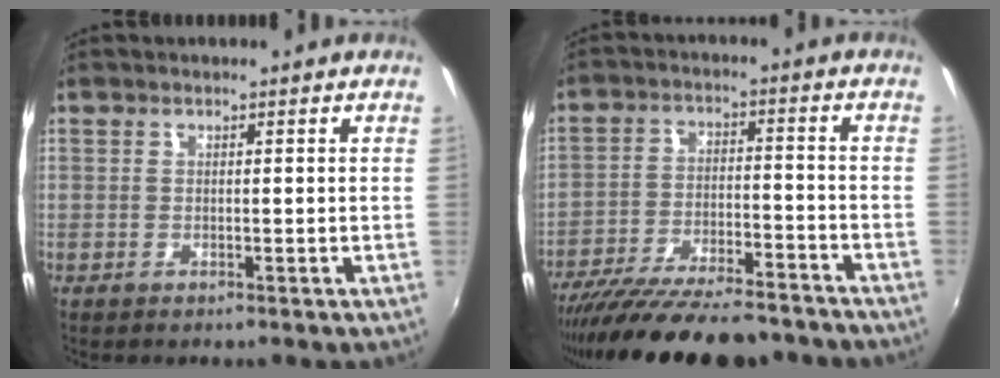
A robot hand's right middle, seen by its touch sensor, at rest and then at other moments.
{"total": 21.5, "force": [-18.6, 4.7, 9.8], "torque": [-0.186, -0.039, -0.278]}